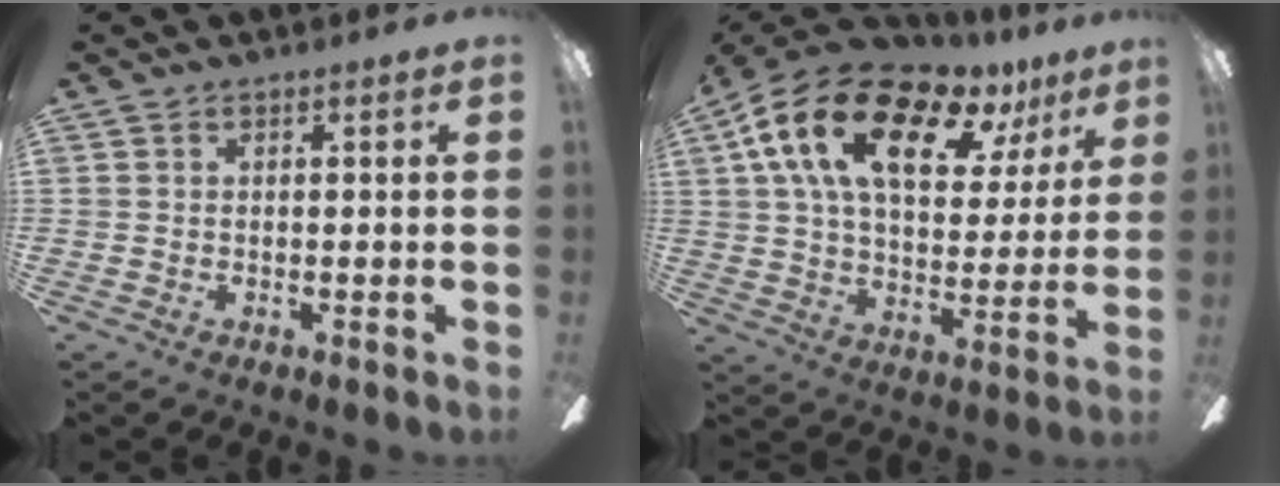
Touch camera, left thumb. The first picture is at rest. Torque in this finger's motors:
{"motor_torque": [0.97, 0.93, 2.12, -0.65, 0.60]}